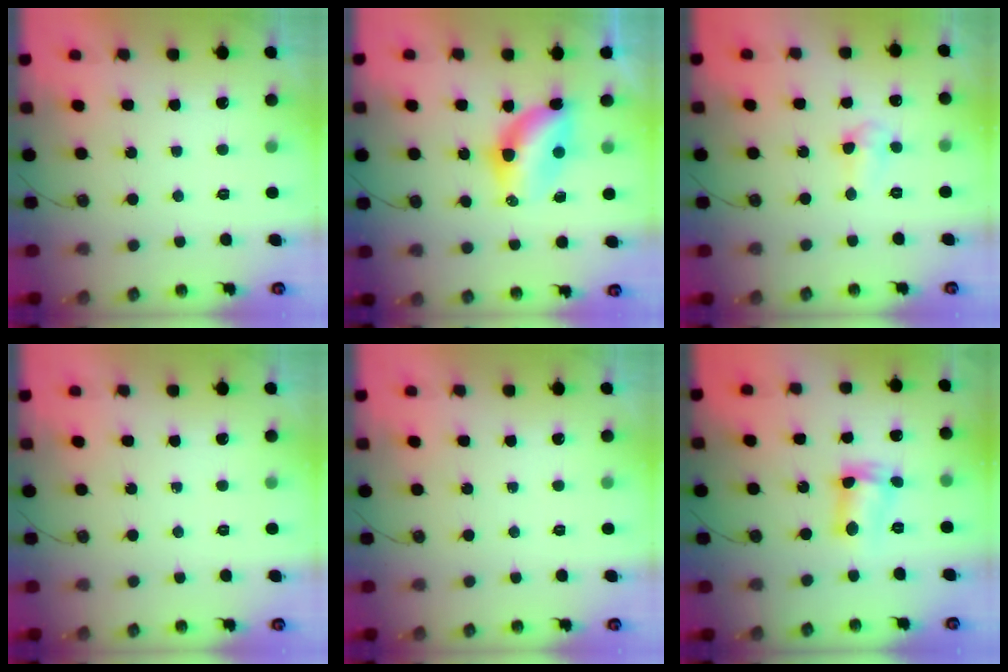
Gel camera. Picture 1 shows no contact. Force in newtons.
{"total": 8.7, "press": 7.8, "slide": 3.7}
{"total": 3.5, "press": 3.5, "slide": 0.8}
{"total": 0.0}
{"total": 0.0}
{"total": 7.2, "press": 6.9, "slide": 2.3}